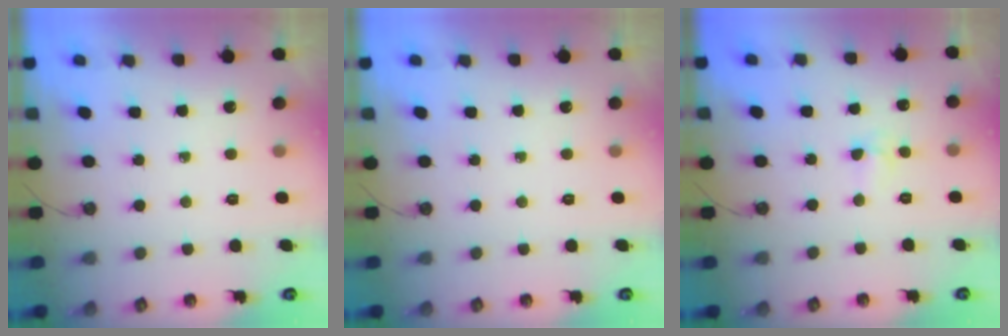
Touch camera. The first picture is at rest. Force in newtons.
{"total": 0.0}
{"total": 3.4, "press": 3.4, "slide": 0.5}